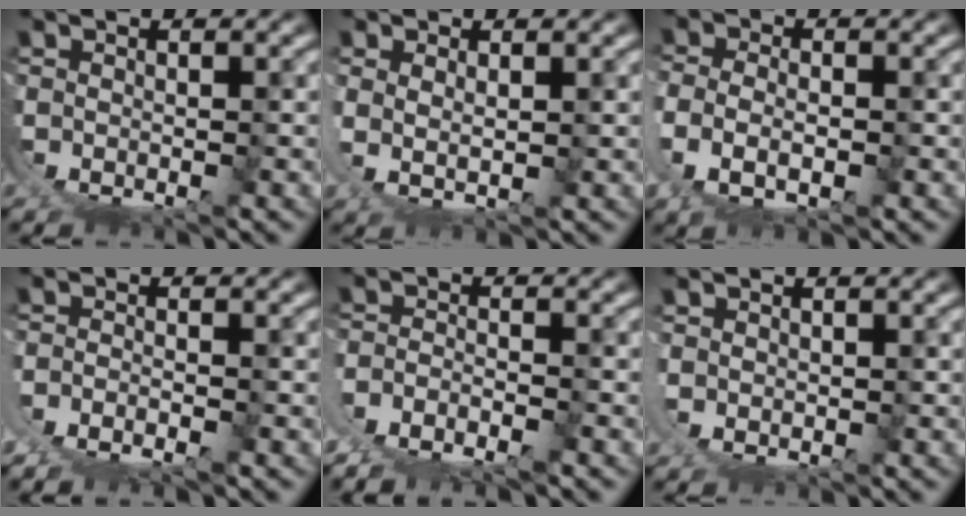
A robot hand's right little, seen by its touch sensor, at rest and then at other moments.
{"total": 2.9, "force": [2.0, 0.8, 2.1], "torque": [-0.051, -0.007, 0.044]}
{"total": 4.1, "force": [1.1, 2.4, 3.2], "torque": [-0.086, -0.018, 0.030]}
{"total": 2.6, "force": [-0.4, 1.9, 1.8], "torque": [-0.036, -0.007, -0.006]}
{"total": 6.2, "force": [-1.1, 5.2, 3.1], "torque": [-0.077, -0.017, -0.019]}
{"total": 1.3, "force": [1.3, 0.1, 0.0], "torque": [-0.006, -0.001, 0.022]}